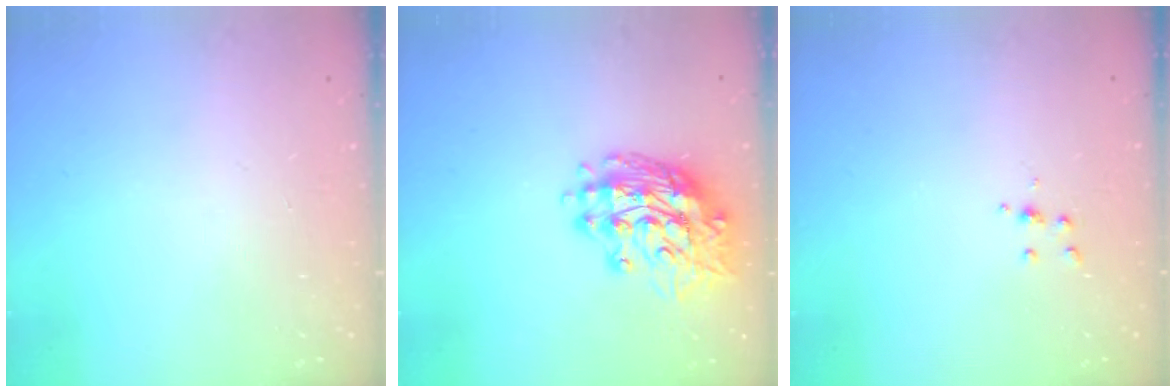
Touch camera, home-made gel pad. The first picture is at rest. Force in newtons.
{"total": 15.0, "press": 14.9, "slide": 1.4}
{"total": 3.3, "press": 3.3, "slide": 0.4}